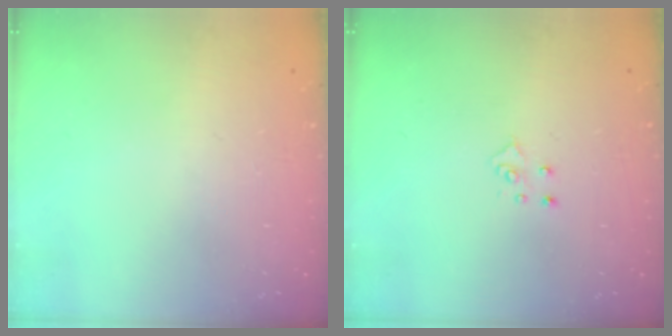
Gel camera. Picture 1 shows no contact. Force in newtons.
{"total": 4.2, "press": 4.2, "slide": 0.4}